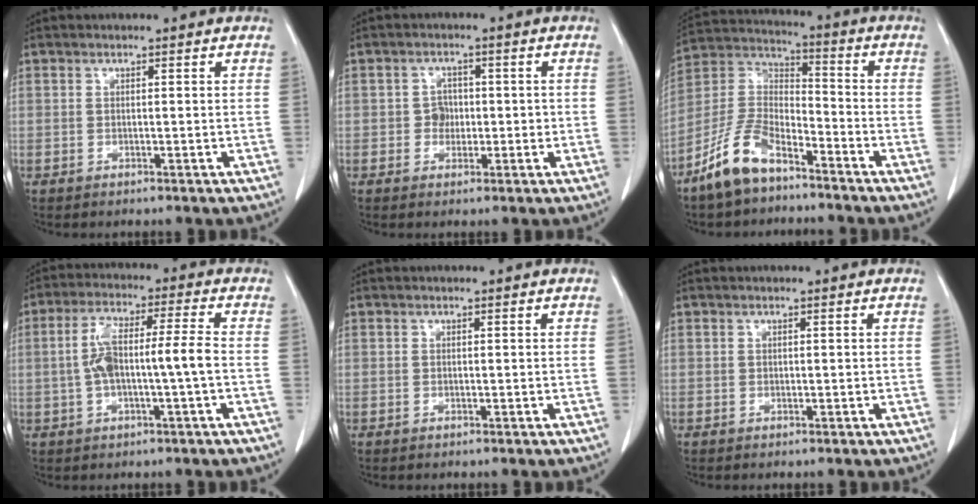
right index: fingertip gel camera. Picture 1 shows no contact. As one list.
[{"total": 3.5, "force": [-0.3, 3.0, 1.7], "torque": [-0.023, 0.015, -0.002]}, {"total": 12.4, "force": [-8.6, 5.1, 7.4], "torque": [-0.167, 0.007, -0.170]}, {"total": 9.3, "force": [-0.9, 1.4, 9.2], "torque": [-0.179, 0.026, -0.016]}, {"total": 0.0}, {"total": 0.0}]